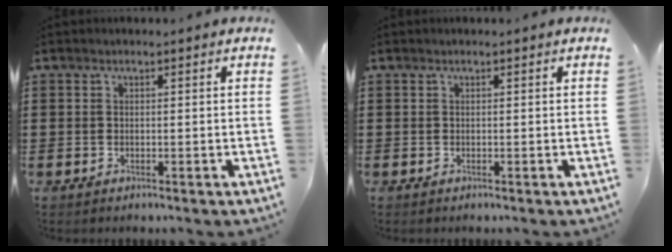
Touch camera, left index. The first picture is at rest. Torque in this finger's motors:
{"motor_torque": [0.00, 0.00, 0.00, 0.00]}